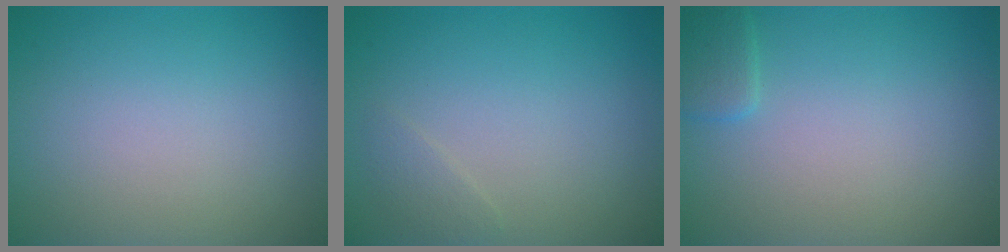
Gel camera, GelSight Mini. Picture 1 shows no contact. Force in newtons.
{"total": 0.9, "press": 0.9, "slide": 0.0}
{"total": 1.5, "press": 1.5, "slide": 0.1}